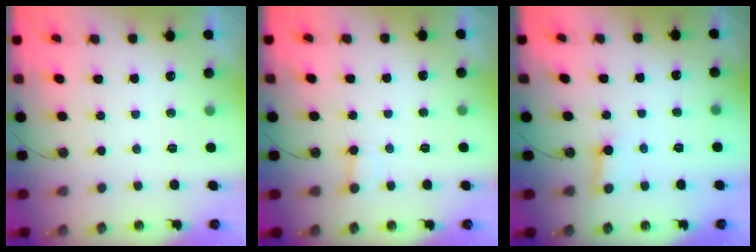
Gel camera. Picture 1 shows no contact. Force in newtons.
{"total": 2.8, "press": 2.8, "slide": 0.3}
{"total": 2.7, "press": 2.7, "slide": 0.1}